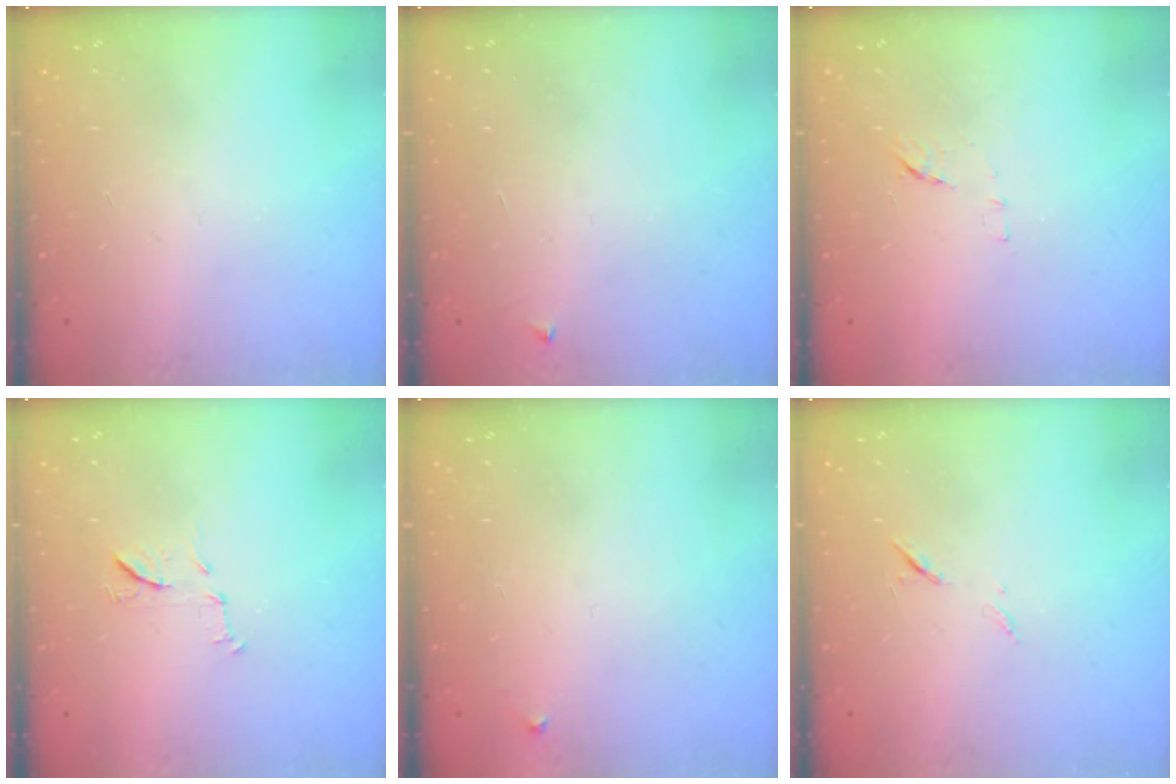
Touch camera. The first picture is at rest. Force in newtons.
{"total": 3.2, "press": 3.2, "slide": 0.5}
{"total": 7.7, "press": 7.7, "slide": 0.5}
{"total": 7.4, "press": 7.3, "slide": 0.6}
{"total": 3.3, "press": 3.3, "slide": 0.5}
{"total": 6.2, "press": 6.2, "slide": 0.8}